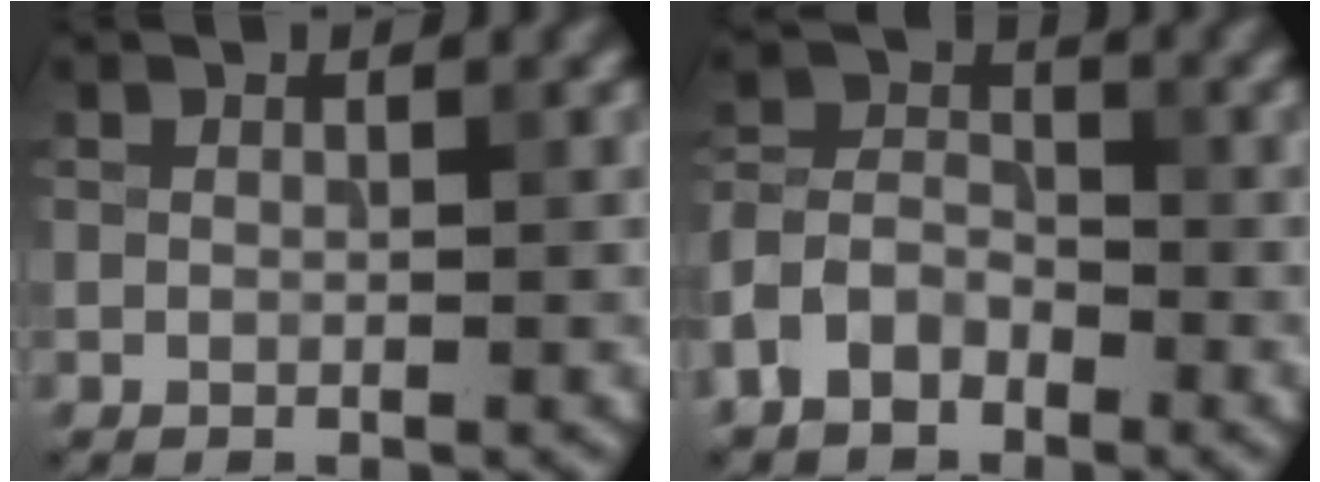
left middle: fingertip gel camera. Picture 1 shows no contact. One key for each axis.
{"total": 4.5, "fx": -2.8, "fy": 3.0, "fz": 1.9, "tx": -0.043, "ty": 0.004, "tz": -0.061}